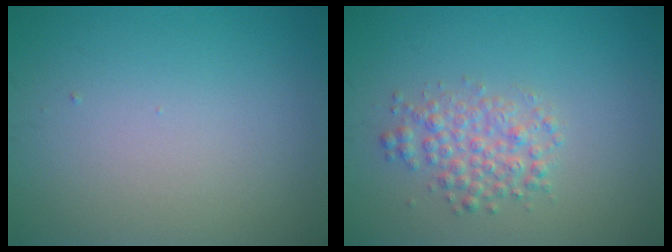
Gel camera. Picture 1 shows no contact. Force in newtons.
{"total": 2.8, "press": 2.8, "slide": 0.1}